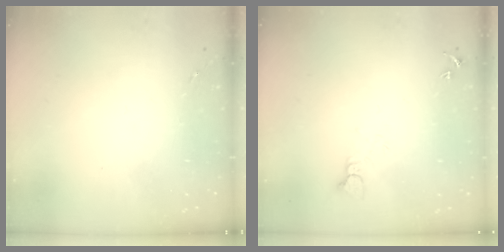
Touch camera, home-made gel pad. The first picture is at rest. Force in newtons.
{"total": 4.5, "press": 4.5, "slide": 0.3}